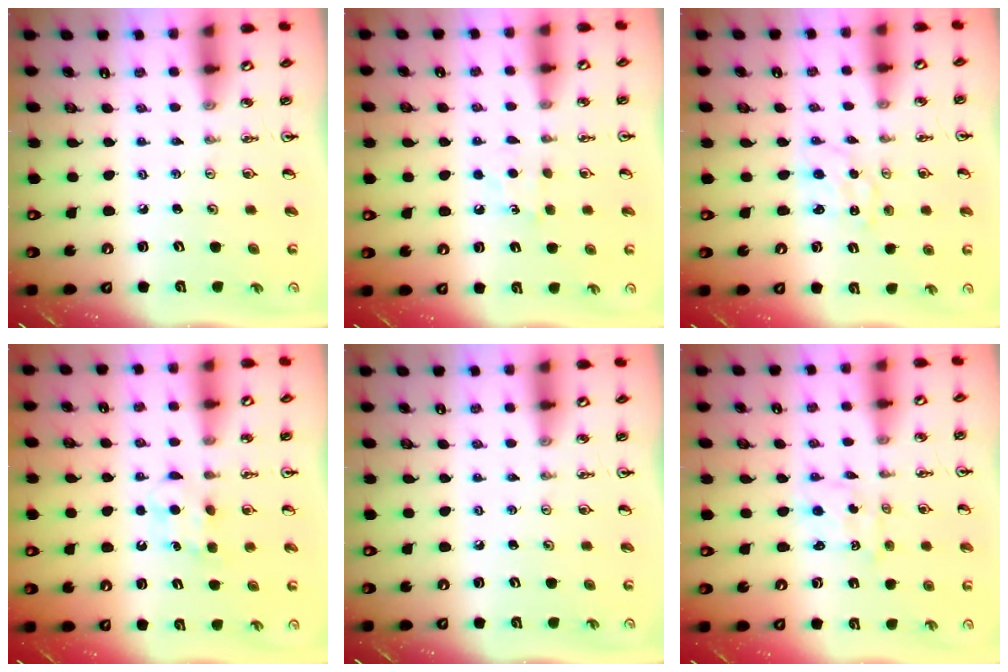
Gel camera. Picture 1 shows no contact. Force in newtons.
{"total": 5.0, "press": 5.0, "slide": 0.7}
{"total": 0.7, "press": 0.6, "slide": 0.3}
{"total": 5.7, "press": 5.6, "slide": 1.2}
{"total": 0.0}
{"total": 1.0, "press": 0.9, "slide": 0.5}